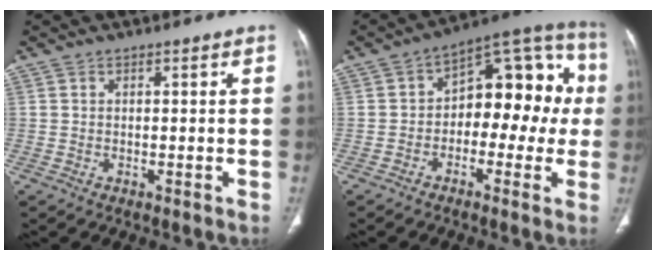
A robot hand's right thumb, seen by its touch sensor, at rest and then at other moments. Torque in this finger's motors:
{"motor_torque": [-0.49, 1.24, -0.05, 0.26, 0.21]}